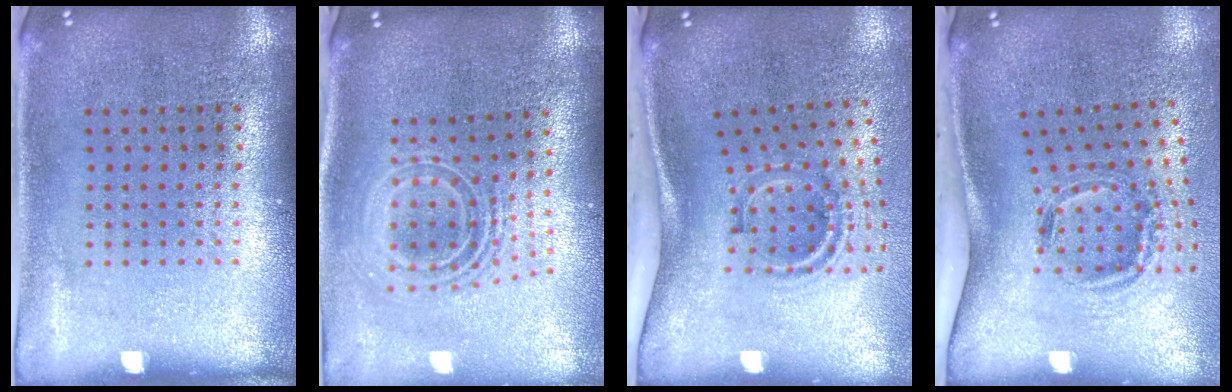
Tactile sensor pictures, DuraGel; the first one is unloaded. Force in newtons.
{"total": 2.2, "press": 1.5, "slide": 1.5}
{"total": 1.9, "press": 1.2, "slide": 1.5}
{"total": 1.9, "press": 1.2, "slide": 1.5}